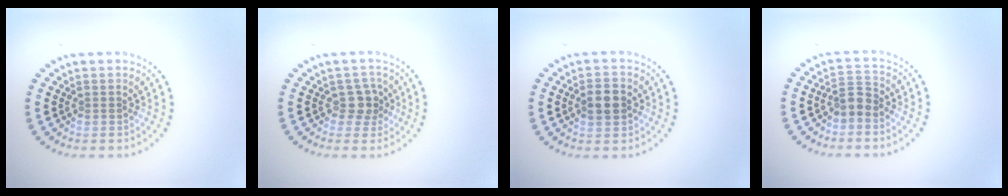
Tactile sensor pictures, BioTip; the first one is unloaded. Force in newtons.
{"total": 2.0, "press": 1.6, "slide": 1.1}
{"total": 3.0, "press": 3.0, "slide": 0.1}
{"total": 2.0, "press": 1.7, "slide": 1.2}